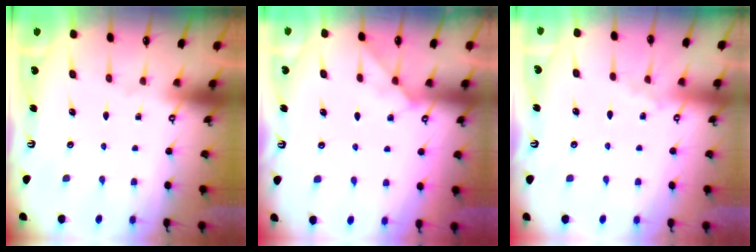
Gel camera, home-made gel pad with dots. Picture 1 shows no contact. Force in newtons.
{"total": 4.7, "press": 4.7, "slide": 0.7}
{"total": 2.8, "press": 2.8, "slide": 0.5}